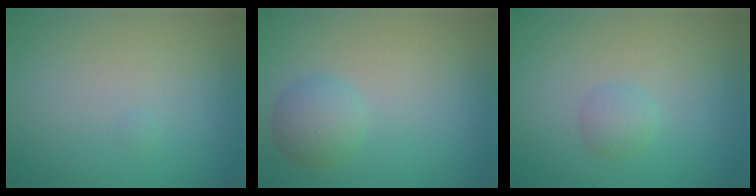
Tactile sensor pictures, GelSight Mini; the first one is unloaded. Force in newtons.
{"total": 2.3, "press": 2.3, "slide": 0.1}
{"total": 1.3, "press": 1.3, "slide": 0.0}